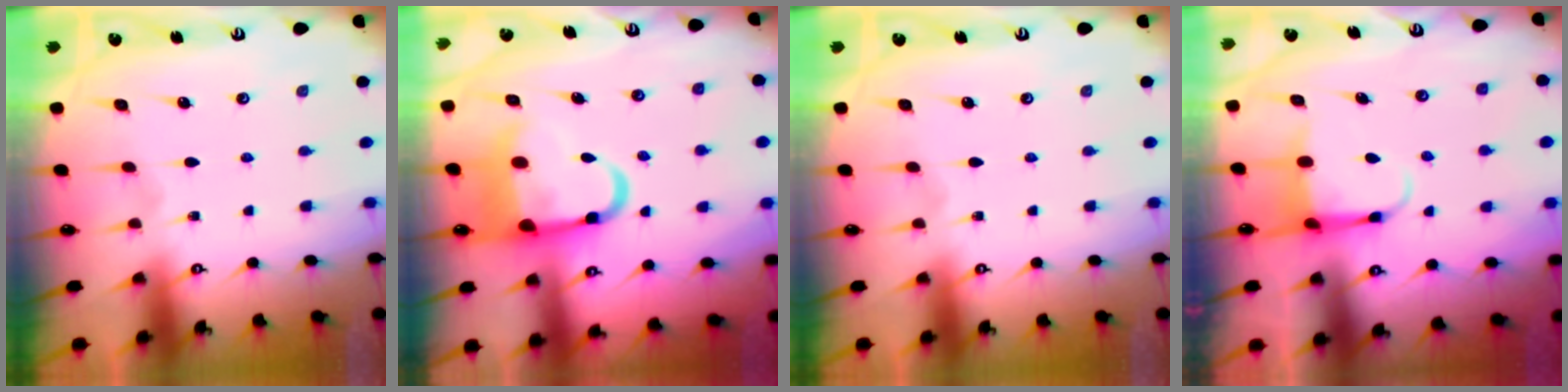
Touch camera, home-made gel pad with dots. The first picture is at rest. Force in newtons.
{"total": 11.2, "press": 11.0, "slide": 2.3}
{"total": 0.0}
{"total": 4.2, "press": 4.1, "slide": 0.6}